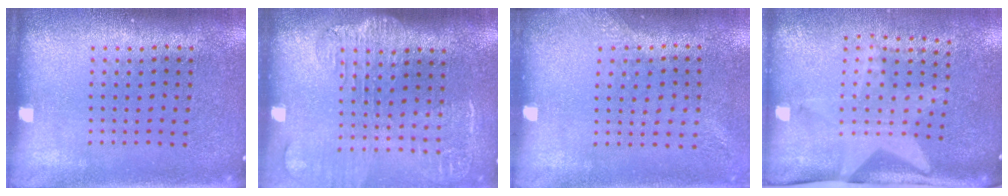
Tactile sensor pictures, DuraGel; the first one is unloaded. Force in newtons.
{"total": 1.8, "press": 1.5, "slide": 0.9}
{"total": 1.4, "press": 1.1, "slide": 0.9}
{"total": 1.9, "press": 1.5, "slide": 1.1}